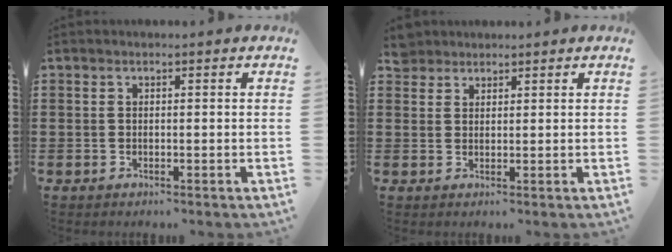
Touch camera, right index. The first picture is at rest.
{"total": 2.8, "force": [2.4, 1.3, 0.0], "torque": [-0.010, 0.012, 0.048]}